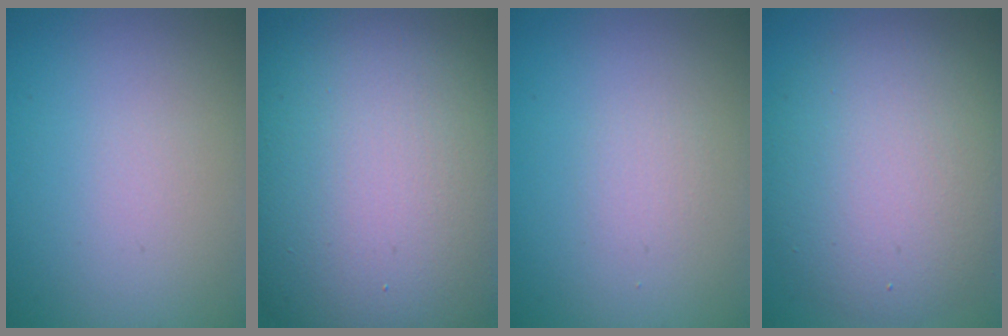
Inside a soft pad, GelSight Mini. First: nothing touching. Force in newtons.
{"total": 20.3, "press": 20.3, "slide": 0.9}
{"total": 0.9, "press": 0.9, "slide": 0.0}
{"total": 8.8, "press": 8.8, "slide": 0.5}